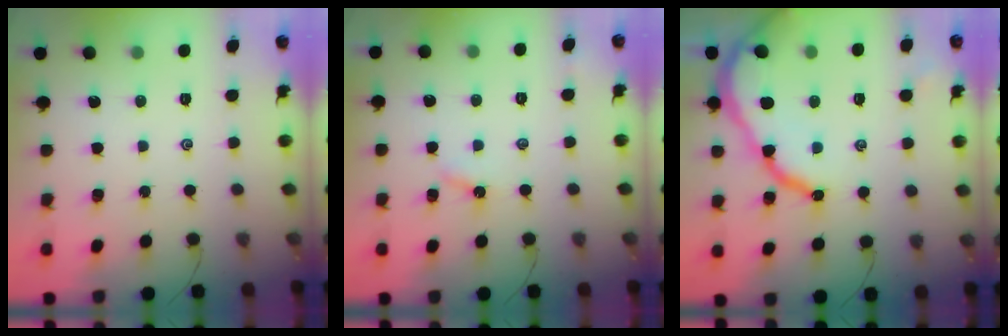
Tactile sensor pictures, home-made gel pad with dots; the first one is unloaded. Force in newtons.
{"total": 3.9, "press": 3.9, "slide": 0.3}
{"total": 12.8, "press": 12.8, "slide": 1.3}